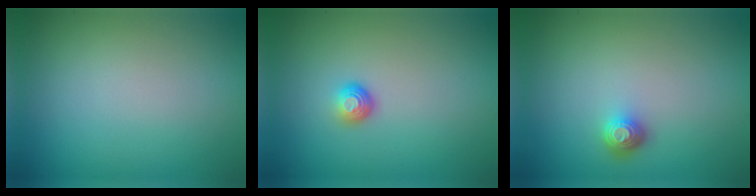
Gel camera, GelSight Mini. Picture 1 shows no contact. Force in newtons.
{"total": 1.6, "press": 1.0, "slide": 1.3}
{"total": 1.6, "press": 1.3, "slide": 1.0}